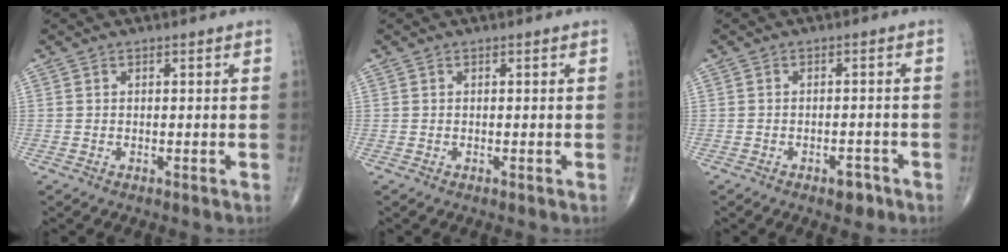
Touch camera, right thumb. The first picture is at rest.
{"total": 0.0}
{"total": 3.0, "force": [-1.9, 1.5, 1.7], "torque": [-0.015, 0.008, -0.025]}